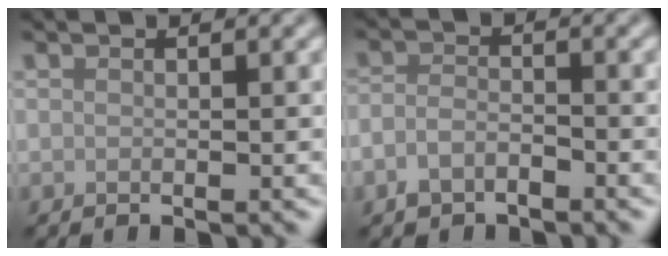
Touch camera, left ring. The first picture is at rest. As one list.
[{"total": 2.4, "force": [-1.5, 1.3, 1.3], "torque": [-0.025, 0.003, -0.038]}]